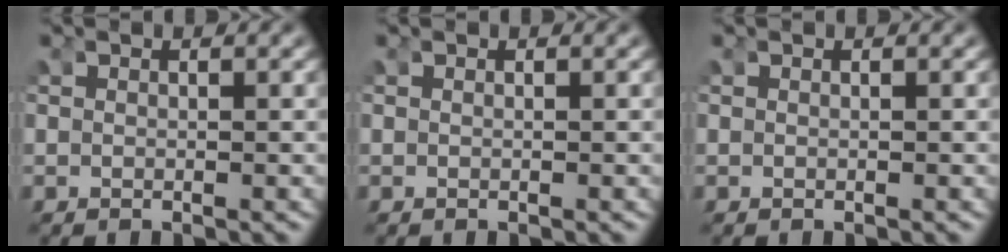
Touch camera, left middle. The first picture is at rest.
{"total": 0.0}
{"total": 0.0}